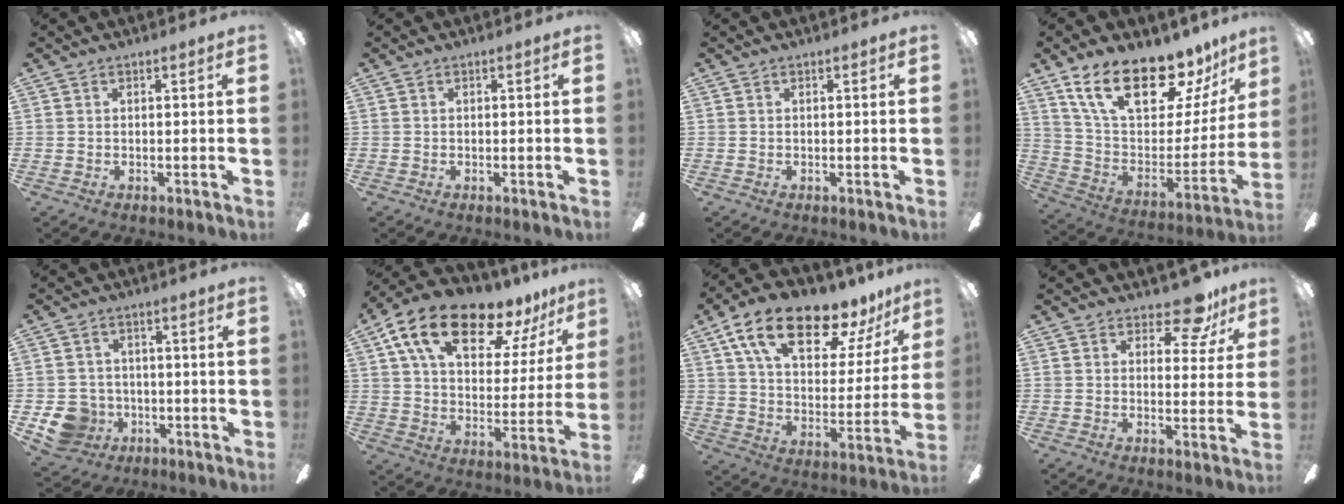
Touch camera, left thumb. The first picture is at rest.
{"total": 0.0}
{"total": 0.0}
{"total": 23.1, "force": [16.4, 9.3, 13.3], "torque": [-0.234, -0.102, 0.289]}
{"total": 7.8, "force": [-2.5, 7.1, 1.9], "torque": [-0.056, 0.017, -0.041]}
{"total": 18.9, "force": [13.5, 7.6, 10.8], "torque": [-0.191, -0.082, 0.230]}
{"total": 19.8, "force": [13.7, 7.8, 11.9], "torque": [-0.197, -0.084, 0.234]}
{"total": 8.9, "force": [6.2, 4.1, 4.8], "torque": [-0.055, -0.035, 0.107]}